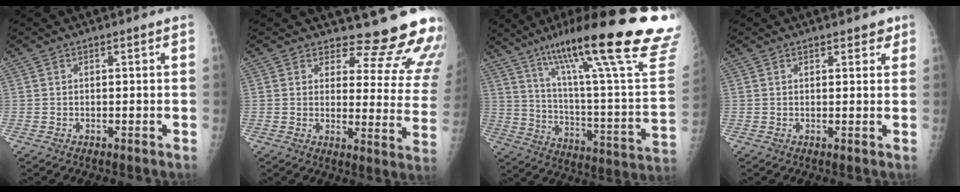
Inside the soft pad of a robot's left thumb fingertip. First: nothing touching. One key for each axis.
{"total": 15.7, "fx": 15.0, "fy": 3.4, "fz": 3.3, "tx": 0.005, "ty": -0.163, "tz": 0.157}
{"total": 33.8, "fx": 22.6, "fy": 3.4, "fz": 25.0, "tx": -0.314, "ty": -0.079, "tz": 0.334}
{"total": 2.5, "fx": 1.9, "fy": 1.1, "fz": 1.2, "tx": 0.002, "ty": -0.007, "tz": 0.019}